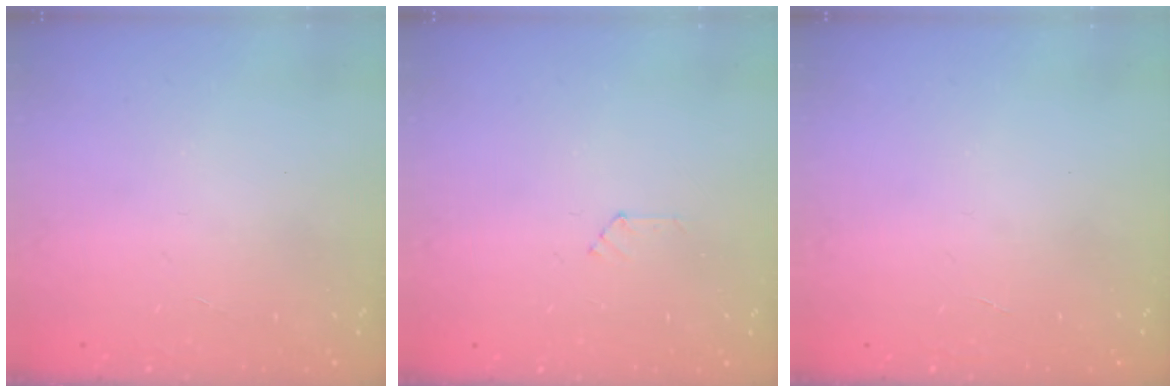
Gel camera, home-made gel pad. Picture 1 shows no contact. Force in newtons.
{"total": 2.3, "press": 2.3, "slide": 0.3}
{"total": 0.0}